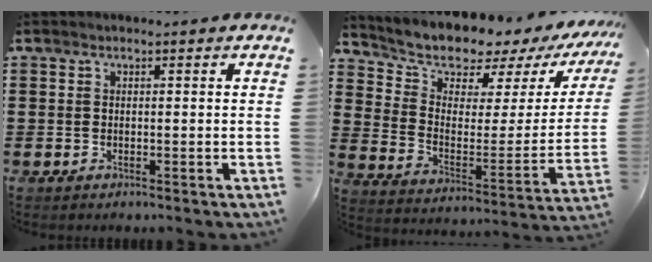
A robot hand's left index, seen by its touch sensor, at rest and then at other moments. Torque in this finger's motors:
{"motor_torque": [2.14, 0.00, 1.05, 0.21]}